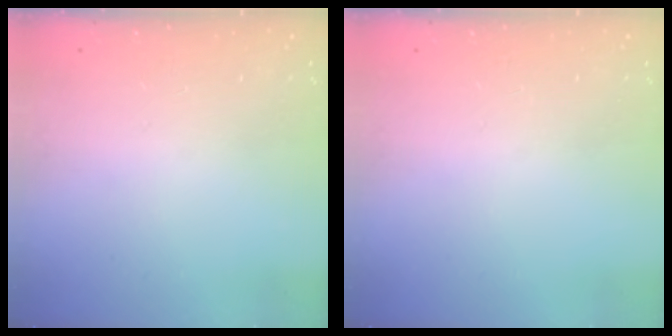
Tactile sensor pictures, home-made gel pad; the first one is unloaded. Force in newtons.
{"total": 0.0}